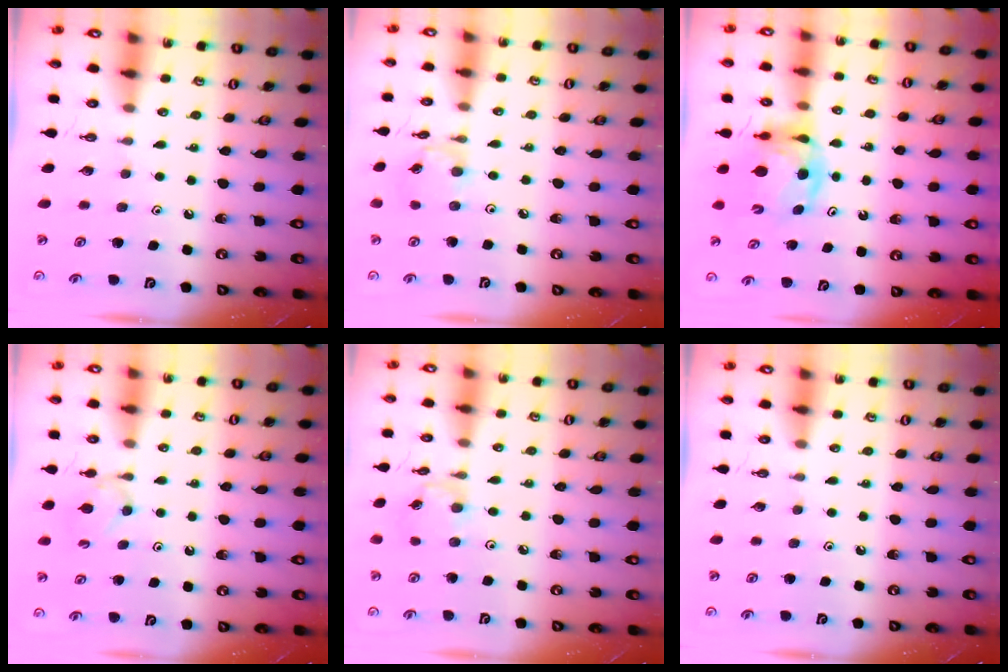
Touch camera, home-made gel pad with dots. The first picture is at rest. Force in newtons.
{"total": 6.9, "press": 6.9, "slide": 0.4}
{"total": 8.1, "press": 8.1, "slide": 1.0}
{"total": 5.4, "press": 5.3, "slide": 0.7}
{"total": 5.2, "press": 5.2, "slide": 0.3}
{"total": 0.0}